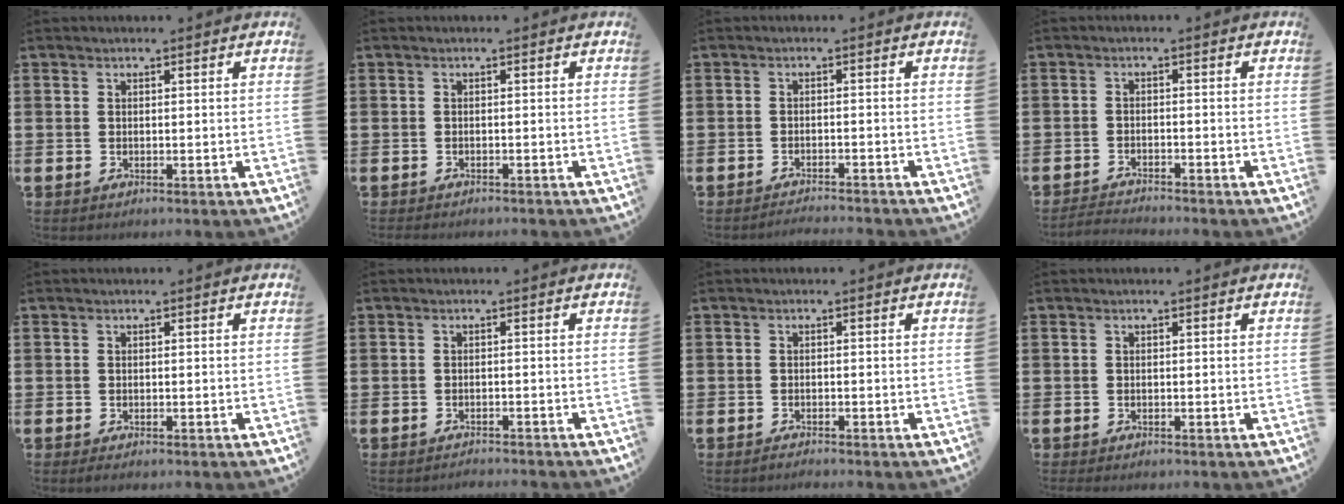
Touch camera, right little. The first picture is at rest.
{"total": 0.6, "force": [-0.6, 0.0, 0.0], "torque": [-0.001, -0.002, -0.012]}
{"total": 1.5, "force": [-1.5, -0.2, 0.0], "torque": [-0.002, 0.004, -0.030]}
{"total": 1.9, "force": [-1.9, -0.1, 0.1], "torque": [-0.003, 0.002, -0.040]}
{"total": 0.6, "force": [-0.3, 0.2, 0.4], "torque": [-0.008, 0.000, -0.007]}
{"total": 1.1, "force": [-1.1, -0.1, -0.1], "torque": [-0.001, 0.002, -0.023]}
{"total": 0.8, "force": [-0.8, 0.0, 0.1], "torque": [-0.004, -0.002, -0.017]}
{"total": 0.0}